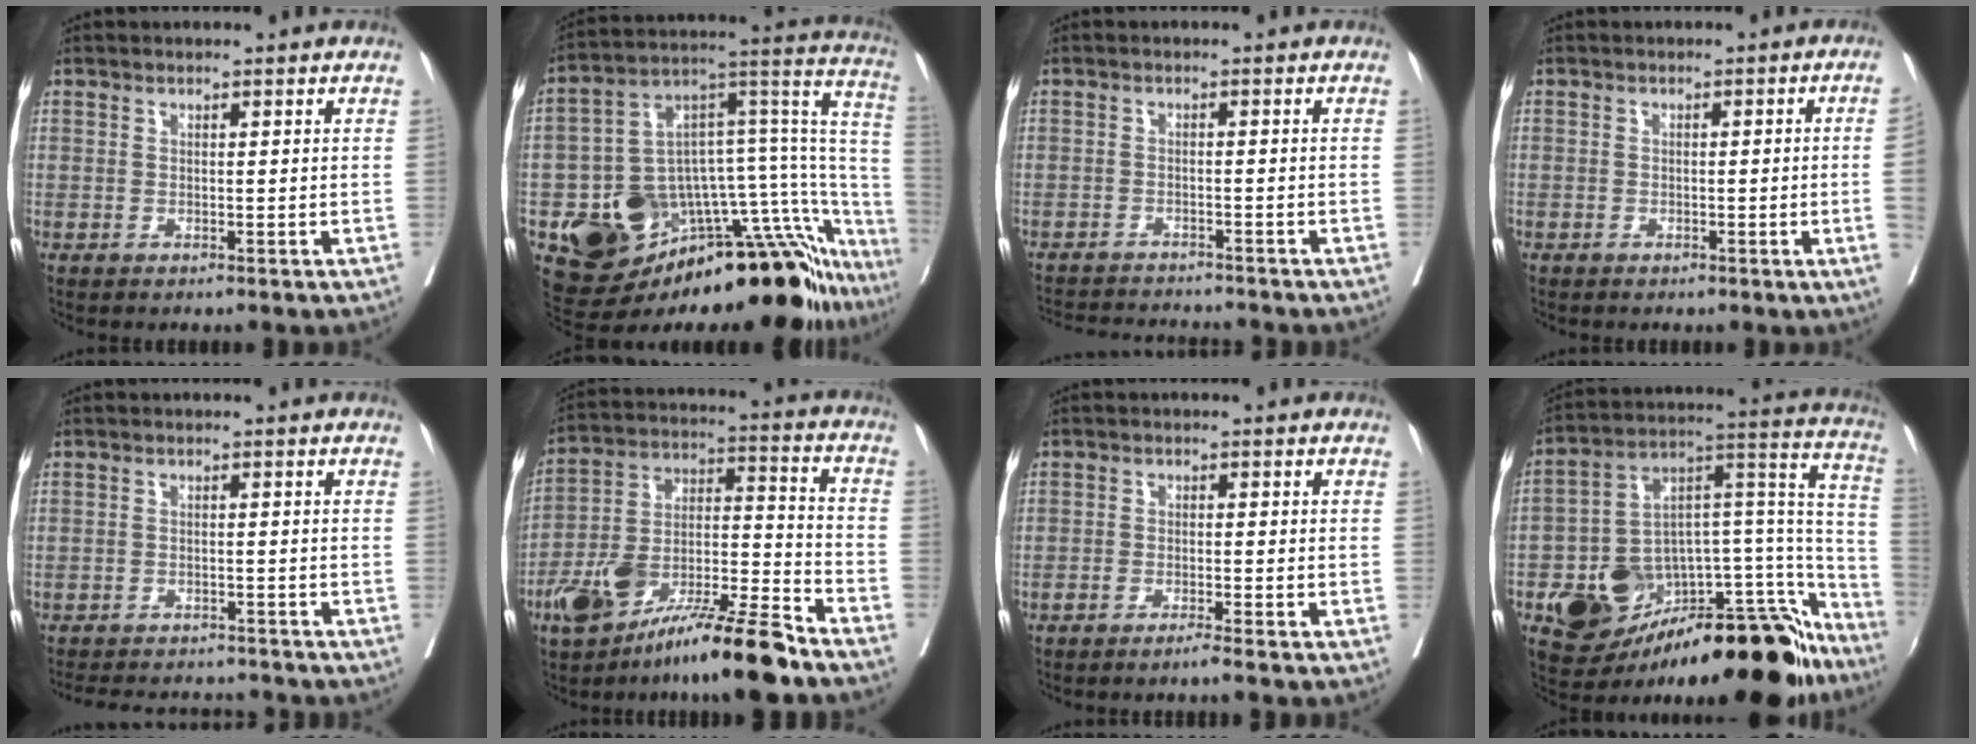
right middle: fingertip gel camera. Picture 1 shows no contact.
{"total": 27.8, "force": [-16.9, 9.6, 20.0], "torque": [-0.181, 0.060, -0.231]}
{"total": 9.3, "force": [-9.0, 0.7, 2.3], "torque": [-0.032, -0.002, -0.129]}
{"total": 3.5, "force": [-0.8, -0.6, 3.3], "torque": [-0.040, 0.004, -0.009]}
{"total": 10.8, "force": [-10.2, 2.3, 2.8], "torque": [-0.050, 0.006, -0.135]}
{"total": 18.2, "force": [-12.8, 2.4, 12.6], "torque": [-0.228, 0.006, -0.224]}
{"total": 2.1, "force": [-1.8, -0.2, 1.1], "torque": [-0.021, 0.000, -0.034]}
{"total": 29.8, "force": [-19.5, 11.4, 19.4], "torque": [-0.190, 0.033, -0.273]}